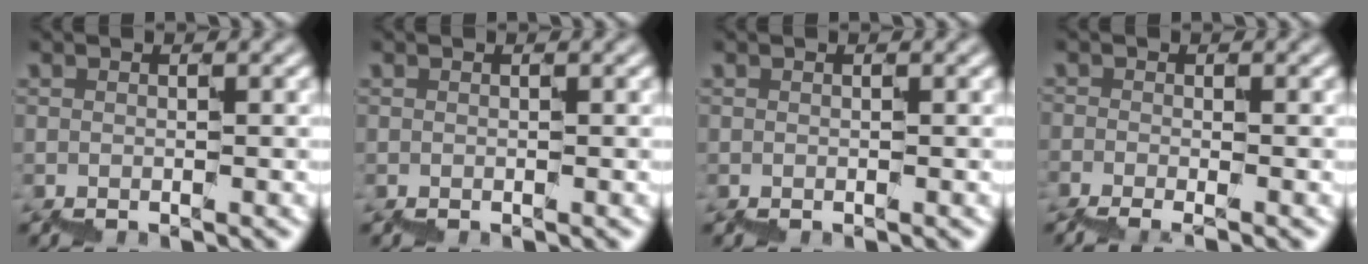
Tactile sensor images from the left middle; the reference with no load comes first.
{"total": 0.0}
{"total": 0.0}
{"total": 1.3, "force": [-1.1, 0.3, 0.5], "torque": [-0.014, 0.002, -0.017]}